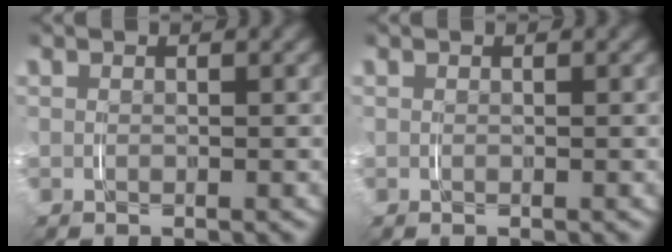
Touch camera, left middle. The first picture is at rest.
{"total": 0.0}